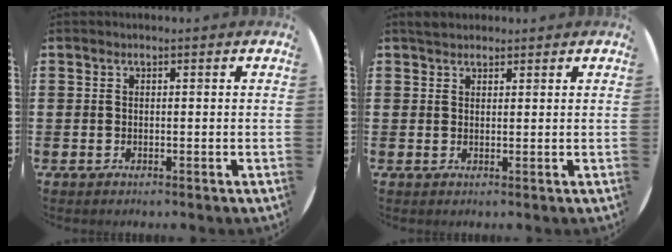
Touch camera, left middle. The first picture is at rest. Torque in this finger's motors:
{"motor_torque": [0.19, -0.13, 0.01, 0.03]}